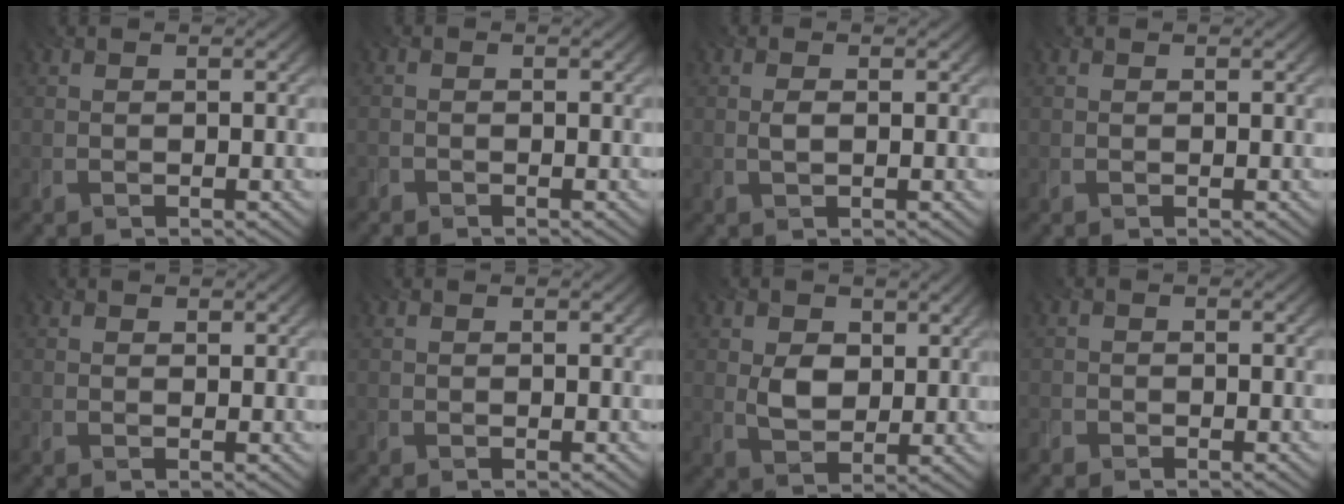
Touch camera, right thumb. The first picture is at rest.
{"total": 1.0, "force": [-1.0, 0.1, -0.1], "torque": [0.004, -0.005, -0.021]}
{"total": 0.9, "force": [0.2, 0.4, 0.8], "torque": [-0.019, 0.000, 0.003]}
{"total": 0.0}
{"total": 0.7, "force": [0.6, 0.2, 0.1], "torque": [-0.002, -0.001, 0.011]}
{"total": 0.0}
{"total": 4.4, "force": [1.3, 3.2, 2.8], "torque": [-0.062, -0.006, 0.023]}
{"total": 1.3, "force": [-1.1, 0.7, 0.0], "torque": [0.001, -0.004, -0.026]}